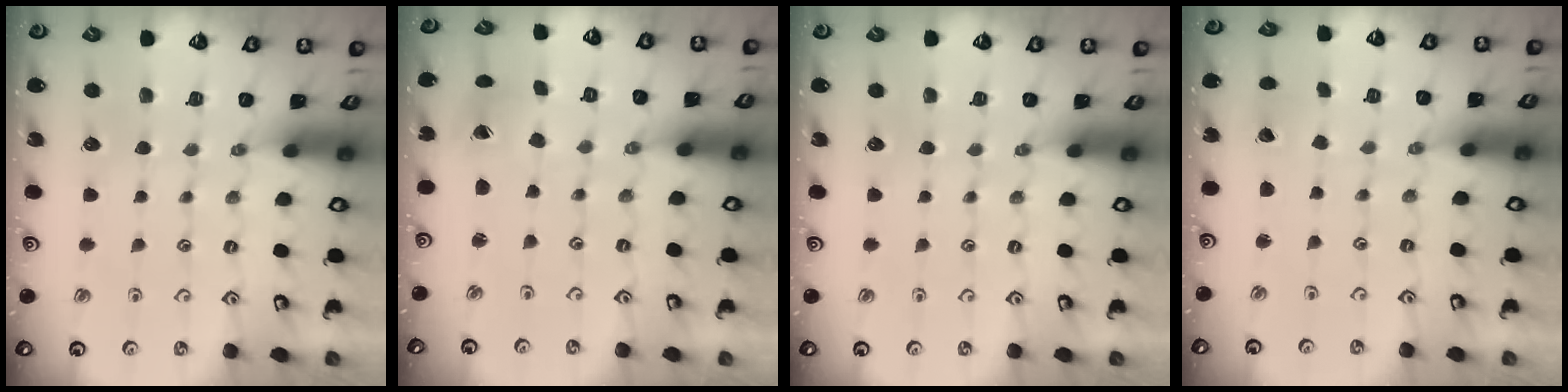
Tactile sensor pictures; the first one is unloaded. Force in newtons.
{"total": 1.0, "press": 1.0, "slide": 0.1}
{"total": 0.0}
{"total": 1.5, "press": 1.5, "slide": 0.2}